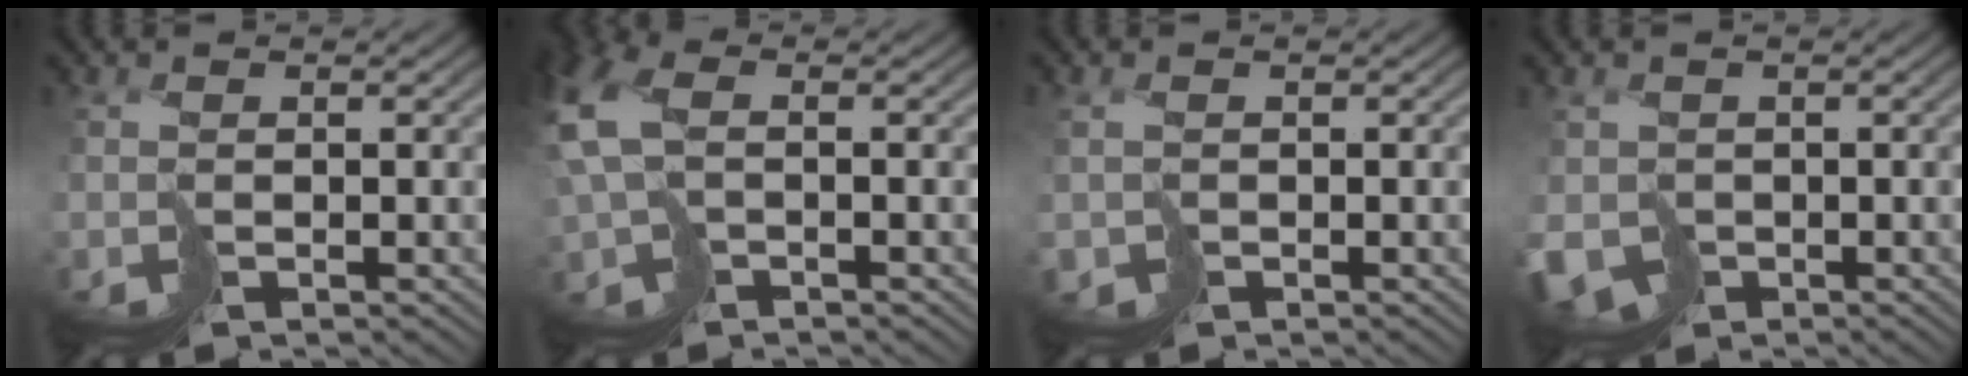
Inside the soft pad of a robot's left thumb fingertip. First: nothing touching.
{"total": 6.3, "force": [0.1, 4.0, 4.9], "torque": [-0.149, -0.004, 0.002]}
{"total": 1.1, "force": [-0.1, 1.0, 0.4], "torque": [-0.006, -0.003, -0.005]}
{"total": 3.7, "force": [-1.3, 3.0, 1.7], "torque": [-0.032, -0.017, -0.017]}